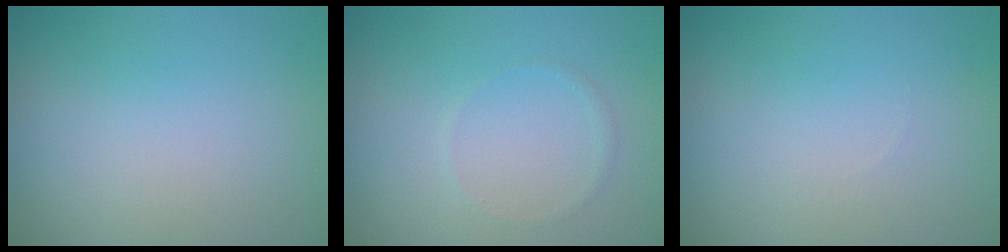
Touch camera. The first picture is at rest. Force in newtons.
{"total": 0.6, "press": 0.6, "slide": 0.1}
{"total": 0.0}